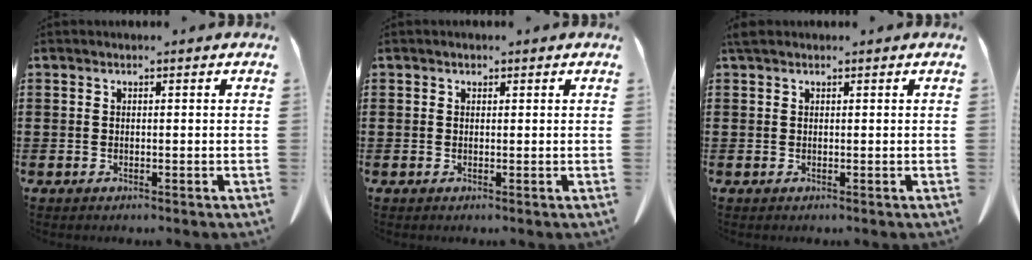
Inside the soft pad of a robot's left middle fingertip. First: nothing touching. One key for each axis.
{"total": 0.5, "fx": 0.1, "fy": 0.5, "fz": 0.1, "tx": -0.003, "ty": 0.004, "tz": 0.002}
{"total": 0.9, "fx": 0.7, "fy": 0.4, "fz": 0.5, "tx": -0.013, "ty": 0.000, "tz": 0.015}